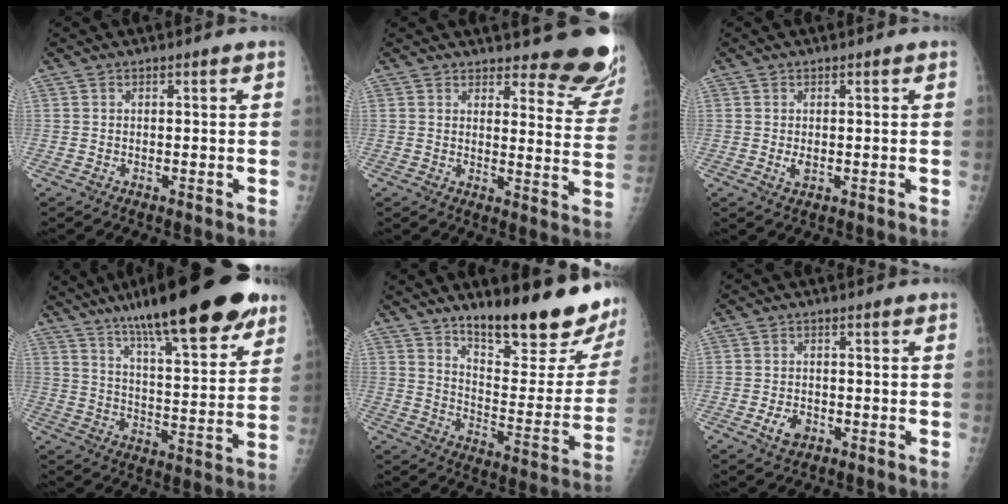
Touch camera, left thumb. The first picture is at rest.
{"total": 14.0, "force": [12.6, 3.9, 4.7], "torque": [-0.009, -0.114, 0.129]}
{"total": 1.6, "force": [0.1, 1.0, 1.2], "torque": [-0.021, -0.004, 0.004]}
{"total": 25.5, "force": [17.0, 5.7, 18.1], "torque": [-0.254, -0.046, 0.261]}
{"total": 22.5, "force": [16.9, 5.2, 14.0], "torque": [-0.162, -0.118, 0.246]}
{"total": 3.5, "force": [-1.3, 2.4, 2.1], "torque": [-0.032, 0.002, -0.018]}